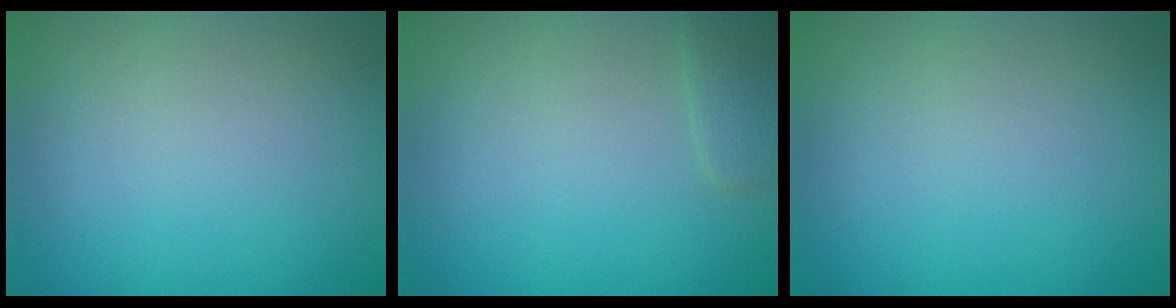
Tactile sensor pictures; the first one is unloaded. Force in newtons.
{"total": 1.4, "press": 1.4, "slide": 0.1}
{"total": 0.0}